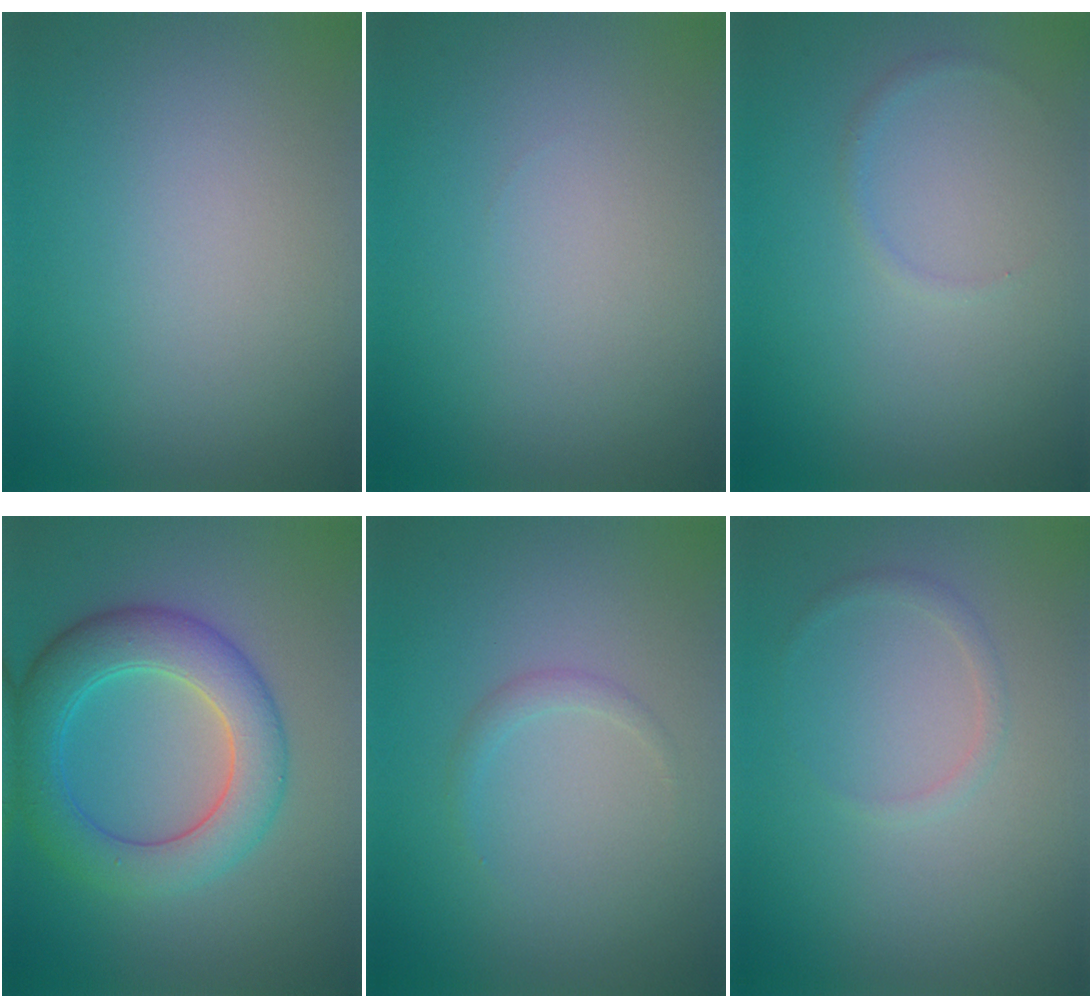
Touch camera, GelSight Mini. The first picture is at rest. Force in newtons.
{"total": 0.0}
{"total": 0.6, "press": 0.6, "slide": 0.0}
{"total": 6.5, "press": 6.5, "slide": 0.1}
{"total": 0.9, "press": 0.9, "slide": 0.0}
{"total": 0.9, "press": 0.9, "slide": 0.1}